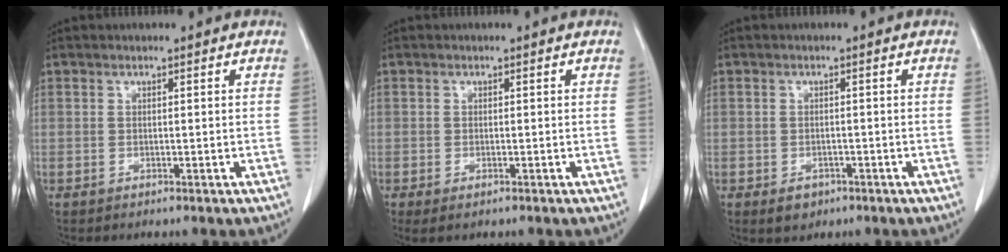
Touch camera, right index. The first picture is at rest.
{"total": 3.0, "force": [-1.6, 1.5, 2.2], "torque": [-0.042, -0.007, -0.022]}
{"total": 3.8, "force": [-2.0, 2.8, 1.5], "torque": [-0.021, 0.000, -0.021]}